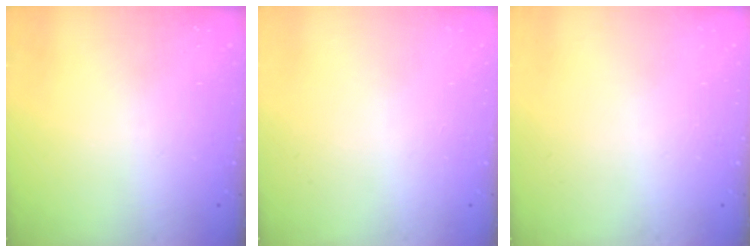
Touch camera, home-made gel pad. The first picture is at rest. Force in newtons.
{"total": 0.0}
{"total": 0.0}